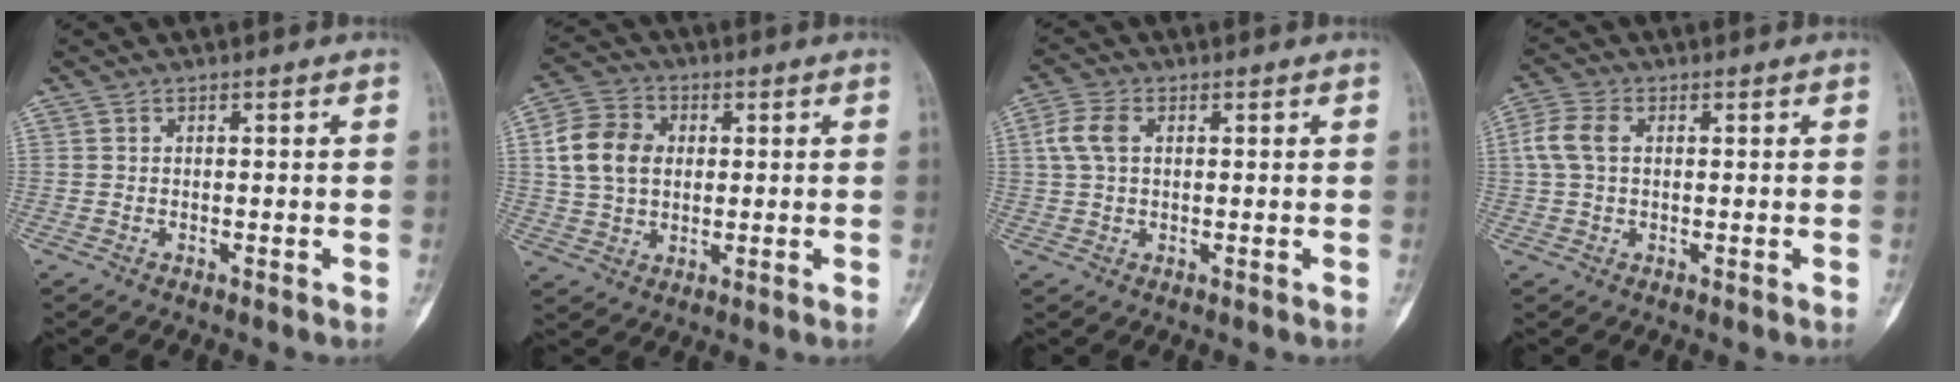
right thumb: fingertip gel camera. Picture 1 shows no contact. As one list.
[{"total": 10.5, "force": [1.6, 8.1, 6.5], "torque": [-0.104, 0.010, 0.024]}, {"total": 4.9, "force": [1.0, 3.1, 3.7], "torque": [-0.090, 0.011, 0.017]}, {"total": 5.3, "force": [0.7, 3.4, 3.9], "torque": [-0.103, 0.015, 0.010]}]